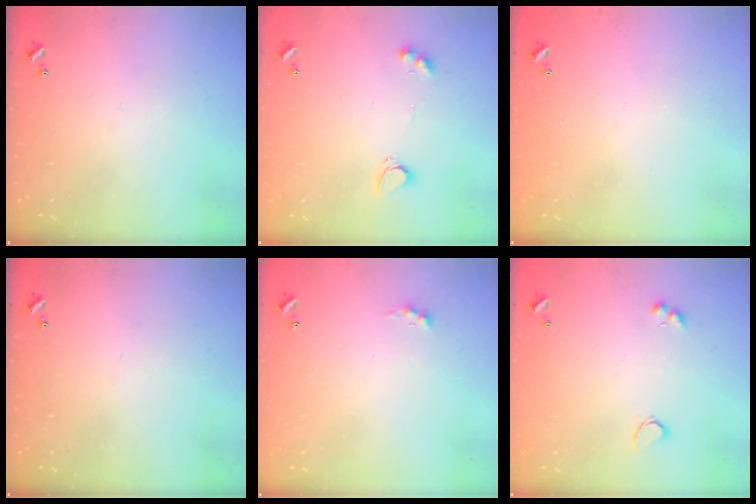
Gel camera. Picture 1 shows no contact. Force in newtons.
{"total": 3.1, "press": 3.1, "slide": 0.6}
{"total": 2.8, "press": 2.8, "slide": 0.1}
{"total": 0.0}
{"total": 0.8, "press": 0.7, "slide": 0.4}
{"total": 3.1, "press": 2.9, "slide": 1.0}